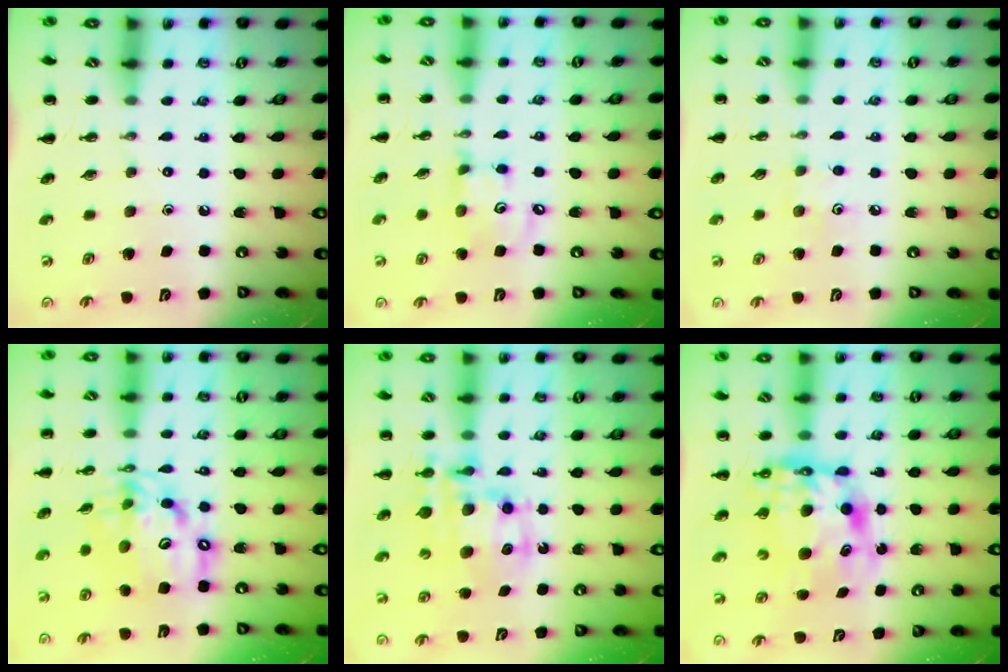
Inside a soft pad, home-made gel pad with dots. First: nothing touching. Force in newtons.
{"total": 6.4, "press": 6.4, "slide": 0.5}
{"total": 4.7, "press": 4.5, "slide": 1.2}
{"total": 14.2, "press": 13.8, "slide": 3.4}
{"total": 12.0, "press": 11.7, "slide": 2.7}
{"total": 10.0, "press": 9.7, "slide": 2.6}